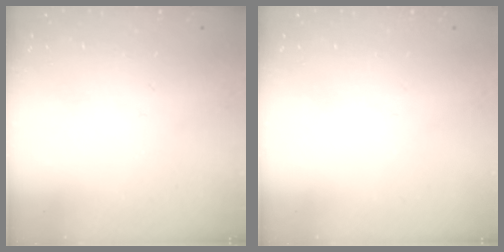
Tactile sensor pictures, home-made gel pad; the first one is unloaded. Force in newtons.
{"total": 0.0}